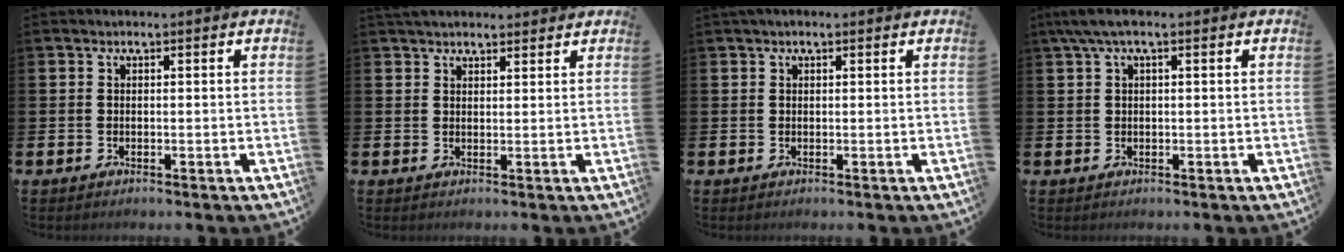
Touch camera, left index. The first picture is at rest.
{"total": 2.8, "force": [2.7, 0.8, 0.5], "torque": [-0.001, -0.009, 0.046]}
{"total": 0.6, "force": [0.4, 0.3, 0.4], "torque": [0.007, -0.002, 0.004]}
{"total": 2.4, "force": [0.9, 0.6, 2.1], "torque": [-0.042, 0.005, 0.016]}